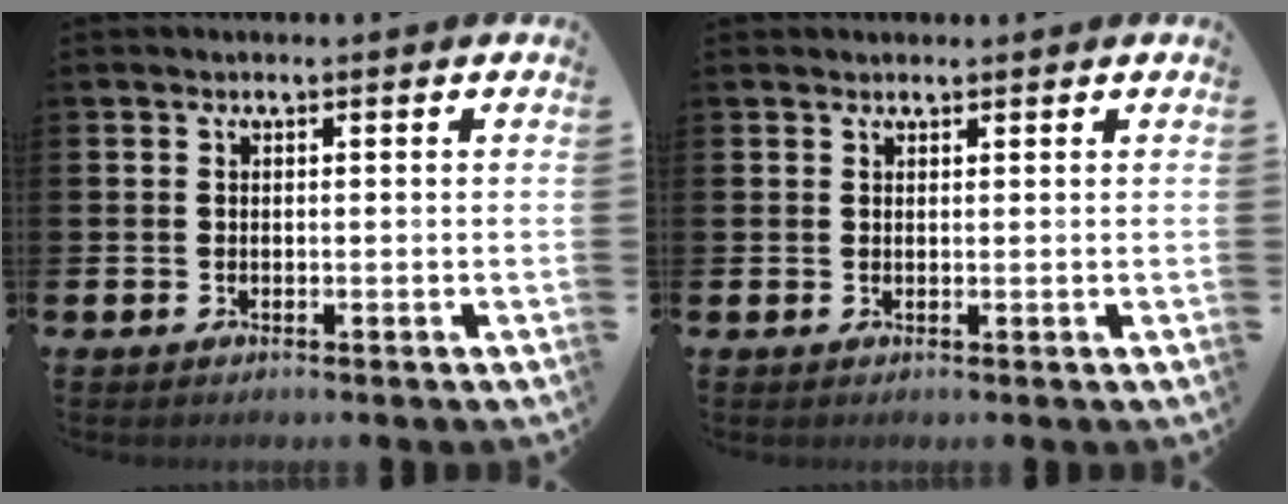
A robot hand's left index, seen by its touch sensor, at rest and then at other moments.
{"total": 1.1, "force": [1.1, 0.3, -0.1], "torque": [0.008, 0.001, 0.019]}